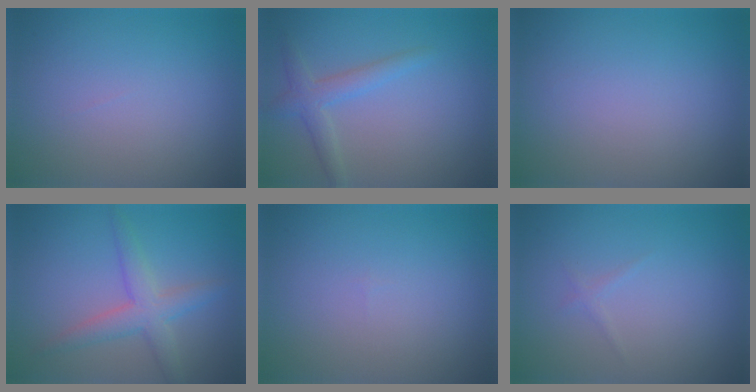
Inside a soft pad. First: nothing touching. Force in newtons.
{"total": 2.4, "press": 2.4, "slide": 0.1}
{"total": 0.0}
{"total": 3.6, "press": 3.6, "slide": 0.1}
{"total": 0.0}
{"total": 0.6, "press": 0.6, "slide": 0.0}